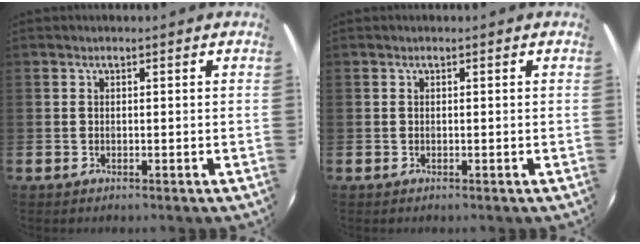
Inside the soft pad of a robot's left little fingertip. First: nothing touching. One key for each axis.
{"total": 0.0}